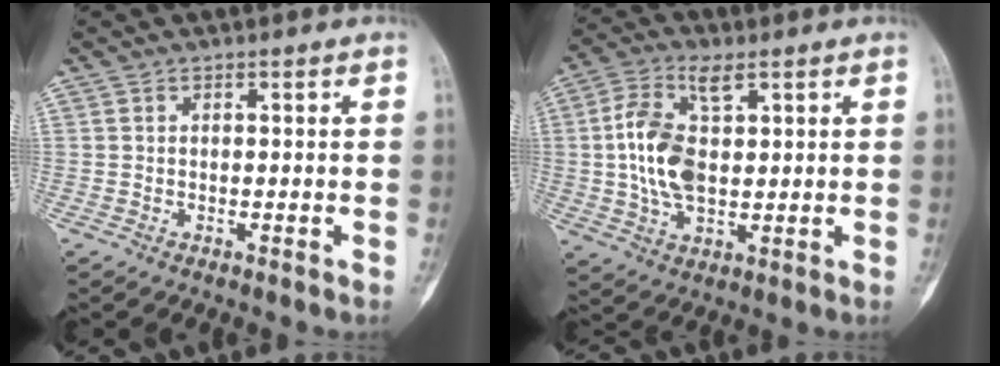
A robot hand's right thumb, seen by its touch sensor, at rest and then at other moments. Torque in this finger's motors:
{"motor_torque": [-0.04, 0.48, 0.37, 0.25, 0.13]}